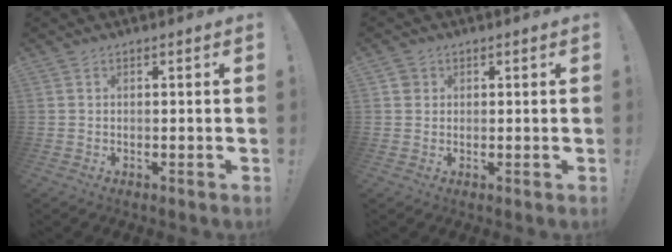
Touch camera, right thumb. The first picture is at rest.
{"total": 1.9, "force": [0.7, 1.6, 0.4], "torque": [-0.006, 0.001, 0.013]}